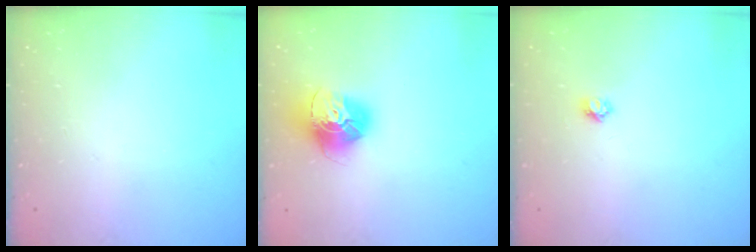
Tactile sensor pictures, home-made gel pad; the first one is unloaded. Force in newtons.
{"total": 16.3, "press": 16.2, "slide": 1.5}
{"total": 3.7, "press": 3.7, "slide": 0.4}